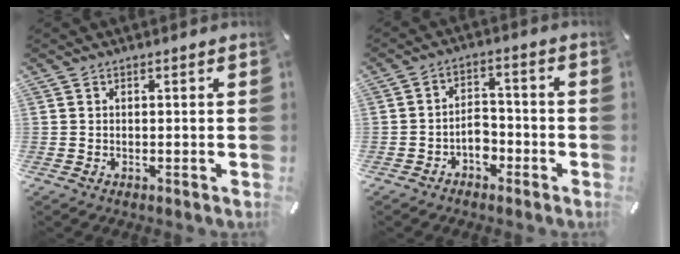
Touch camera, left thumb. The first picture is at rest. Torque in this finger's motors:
{"motor_torque": [-0.32, 1.36, 0.29, 0.73, 0.11]}